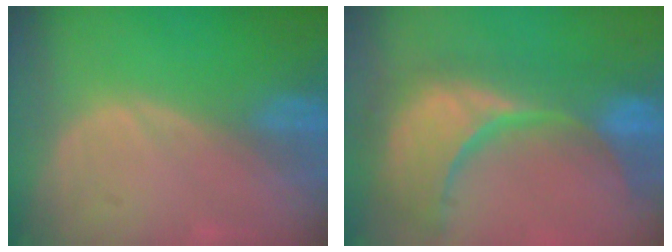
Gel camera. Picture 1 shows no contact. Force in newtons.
{"total": 15.2, "press": 12.2, "slide": 9.1}